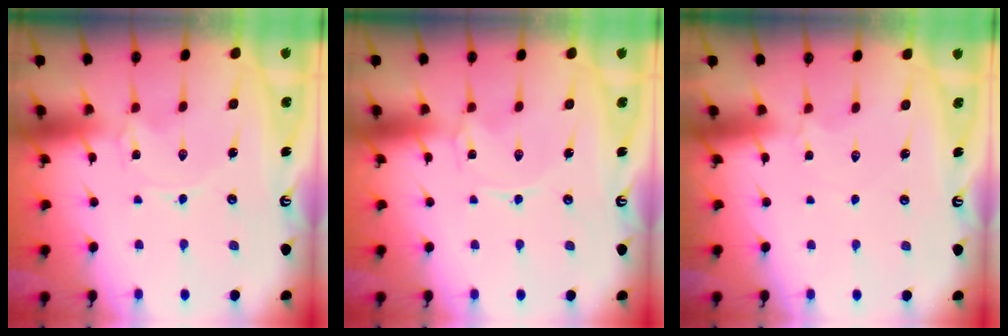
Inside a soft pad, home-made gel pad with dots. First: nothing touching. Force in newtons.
{"total": 0.0}
{"total": 2.6, "press": 2.5, "slide": 0.4}